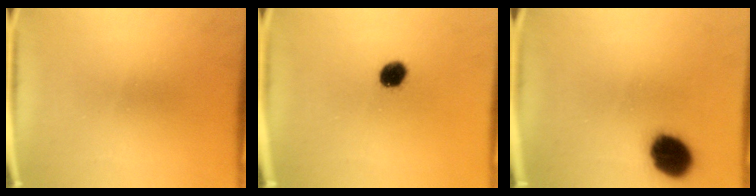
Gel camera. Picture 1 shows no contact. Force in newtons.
{"total": 4.9}
{"total": 10.7}